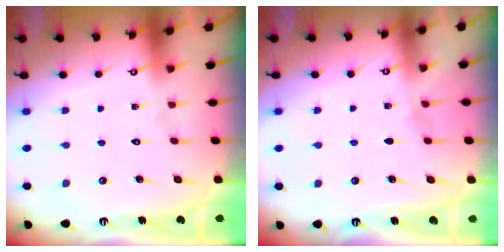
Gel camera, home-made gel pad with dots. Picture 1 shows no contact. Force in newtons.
{"total": 4.6, "press": 4.5, "slide": 0.6}